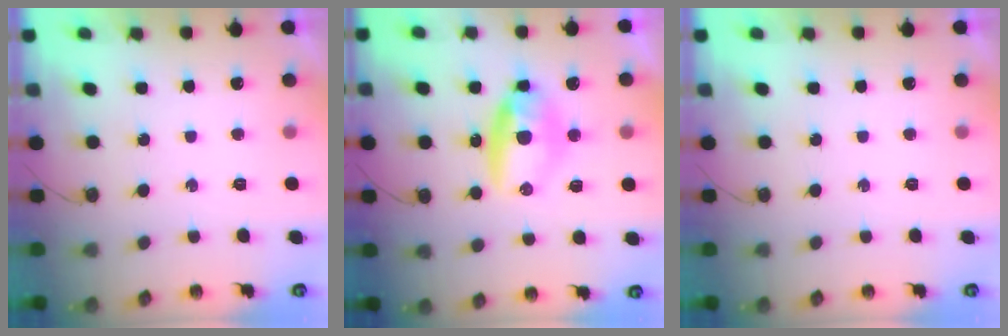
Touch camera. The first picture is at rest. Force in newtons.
{"total": 9.8, "press": 9.8, "slide": 0.7}
{"total": 0.0}